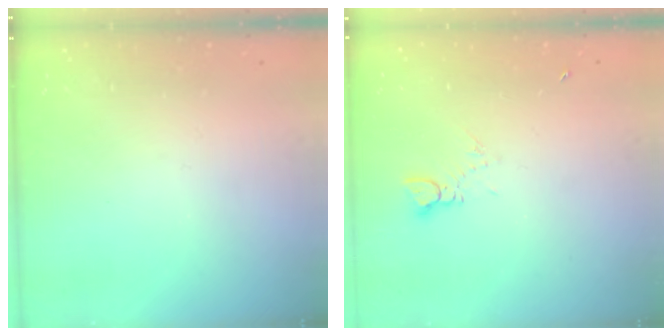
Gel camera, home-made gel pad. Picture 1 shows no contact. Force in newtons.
{"total": 2.2, "press": 2.2, "slide": 0.1}